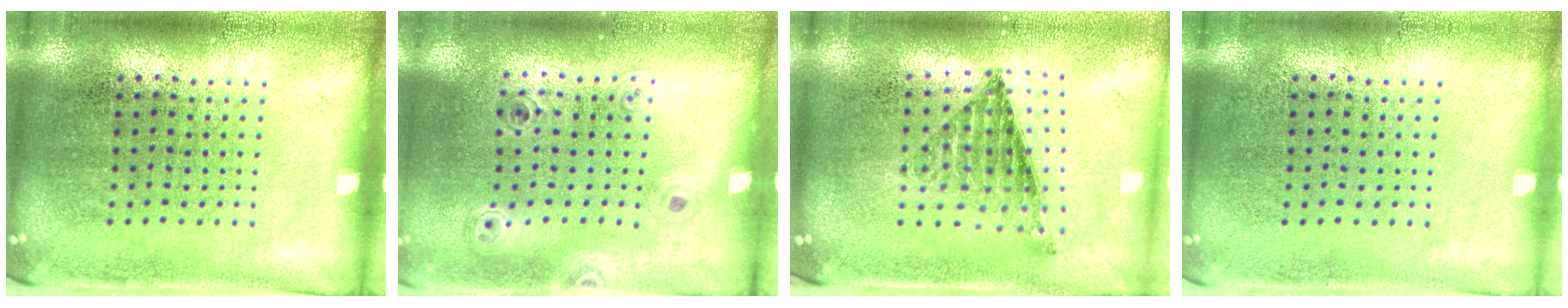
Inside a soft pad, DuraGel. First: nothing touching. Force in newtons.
{"total": 0.9, "press": 0.9, "slide": 0.0}
{"total": 0.8, "press": 0.8, "slide": 0.2}
{"total": 0.0}